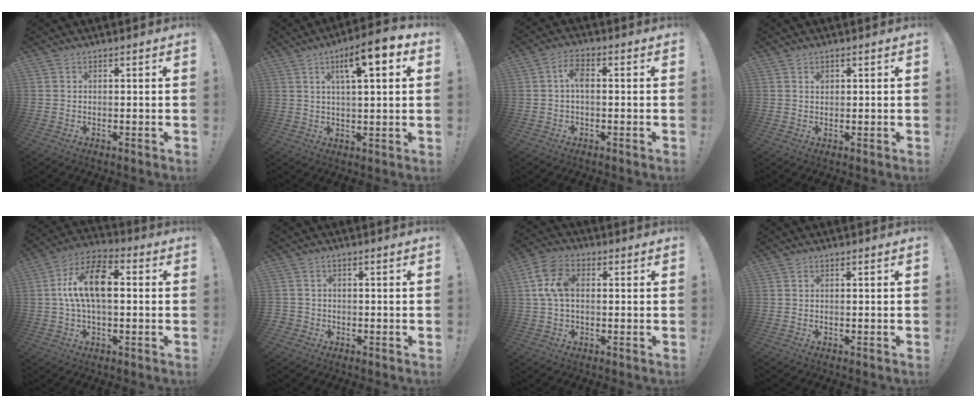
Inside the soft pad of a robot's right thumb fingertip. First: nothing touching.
{"total": 10.2, "force": [4.1, 2.4, 9.1], "torque": [-0.133, -0.015, 0.063]}
{"total": 4.8, "force": [0.3, 2.3, 4.1], "torque": [-0.088, 0.008, 0.005]}
{"total": 0.8, "force": [0.6, 0.6, 0.2], "torque": [0.010, -0.006, 0.009]}
{"total": 13.9, "force": [1.6, 7.2, 11.8], "torque": [-0.205, 0.010, 0.028]}
{"total": 2.2, "force": [-0.4, 2.1, 0.6], "torque": [-0.006, 0.001, -0.007]}
{"total": 10.4, "force": [1.4, 6.9, 7.6], "torque": [-0.154, 0.013, 0.031]}
{"total": 0.0}